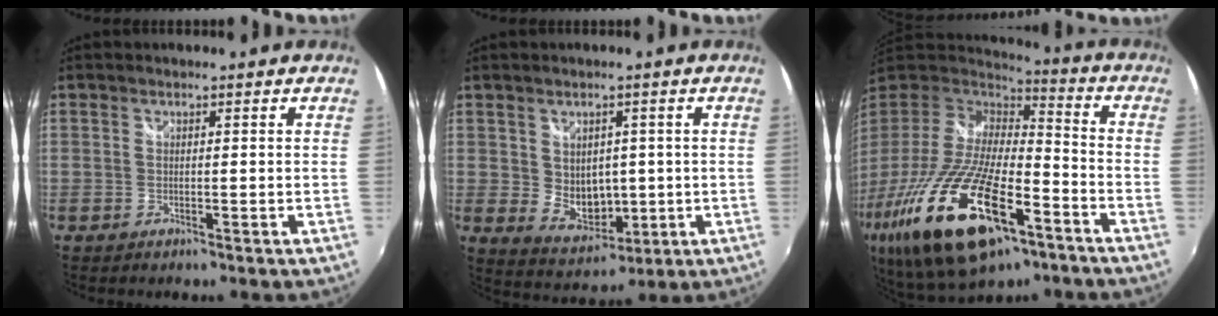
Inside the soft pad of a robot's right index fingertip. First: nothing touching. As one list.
[{"total": 7.1, "force": [0.6, 5.8, 4.0], "torque": [-0.070, -0.008, 0.031]}, {"total": 31.6, "force": [-16.0, 12.2, 24.4], "torque": [-0.498, -0.061, -0.274]}]